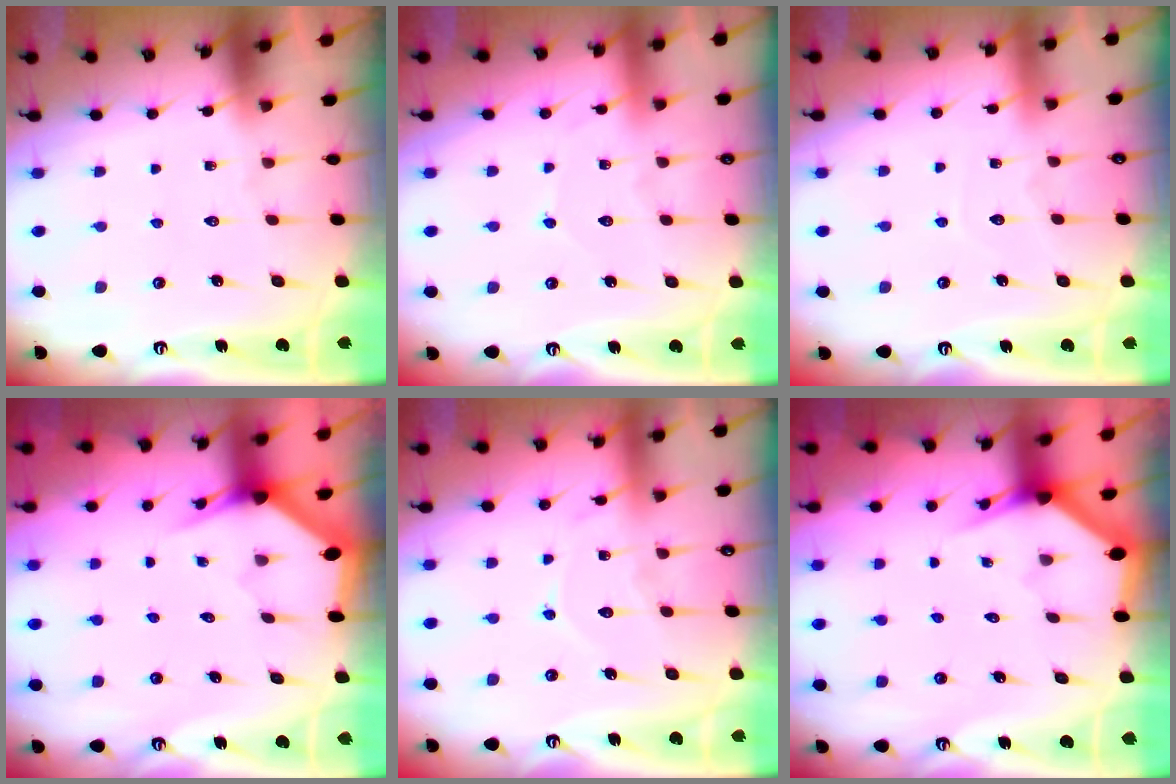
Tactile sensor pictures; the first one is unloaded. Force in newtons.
{"total": 3.9, "press": 3.9, "slide": 0.4}
{"total": 3.3, "press": 3.3, "slide": 0.3}
{"total": 3.0, "press": 3.0, "slide": 0.1}
{"total": 8.1, "press": 8.0, "slide": 0.8}
{"total": 2.6, "press": 2.6, "slide": 0.0}